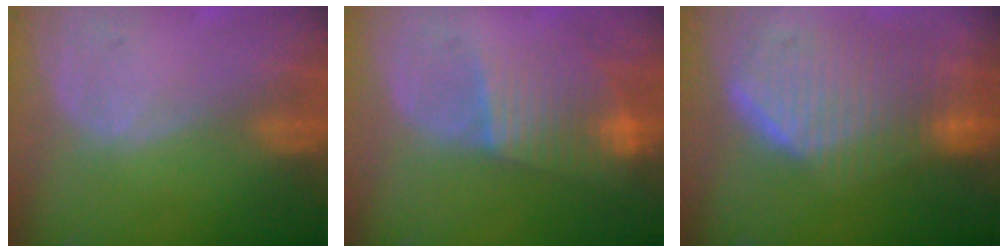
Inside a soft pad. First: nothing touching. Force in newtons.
{"total": 7.8, "press": 7.1, "slide": 3.2}
{"total": 10.0, "press": 9.0, "slide": 4.3}